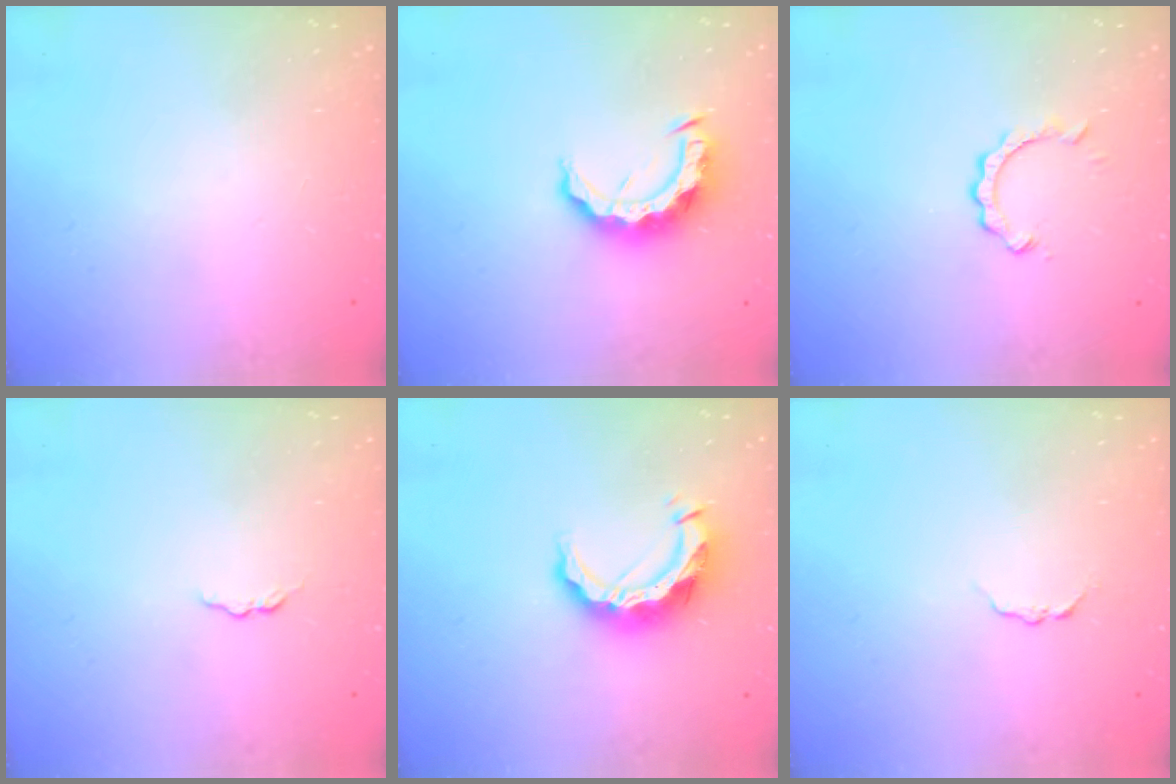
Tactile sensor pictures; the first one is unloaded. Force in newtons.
{"total": 11.0, "press": 10.9, "slide": 0.9}
{"total": 2.7, "press": 2.7, "slide": 0.3}
{"total": 3.8, "press": 3.8, "slide": 0.5}
{"total": 11.6, "press": 11.6, "slide": 1.1}
{"total": 3.2, "press": 3.1, "slide": 0.4}